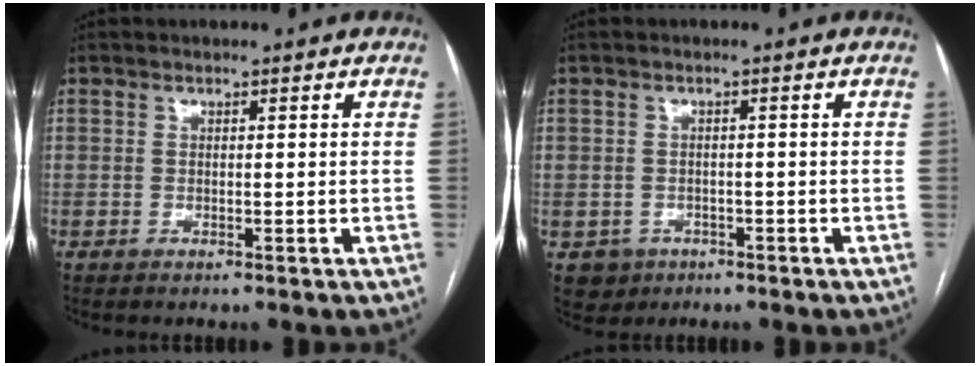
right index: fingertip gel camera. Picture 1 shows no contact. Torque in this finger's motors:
{"motor_torque": [-0.45, -0.03, -0.97, -0.21]}